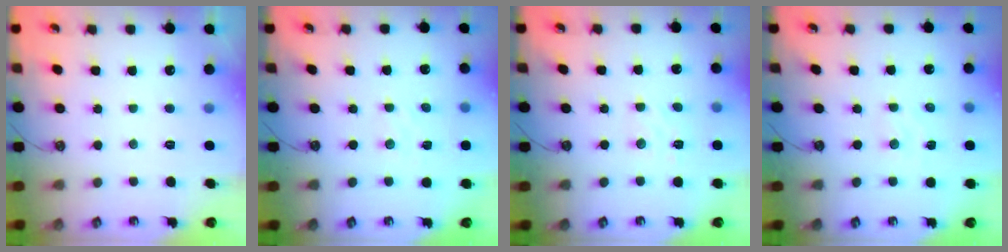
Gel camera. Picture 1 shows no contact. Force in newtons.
{"total": 1.7, "press": 1.7, "slide": 0.3}
{"total": 4.5, "press": 4.4, "slide": 0.6}
{"total": 1.5, "press": 1.5, "slide": 0.2}